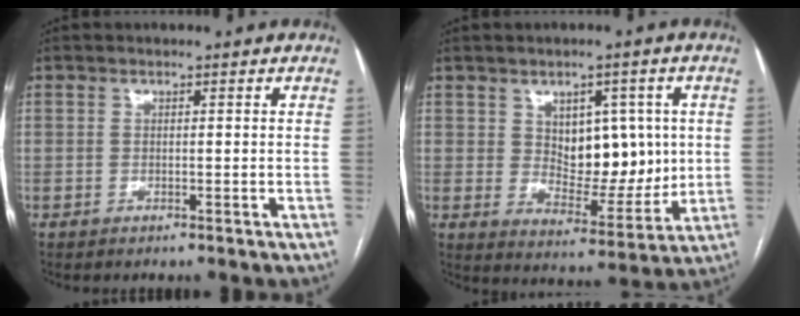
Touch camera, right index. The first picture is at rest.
{"total": 10.5, "force": [2.0, 6.0, 8.4], "torque": [-0.117, 0.004, 0.045]}